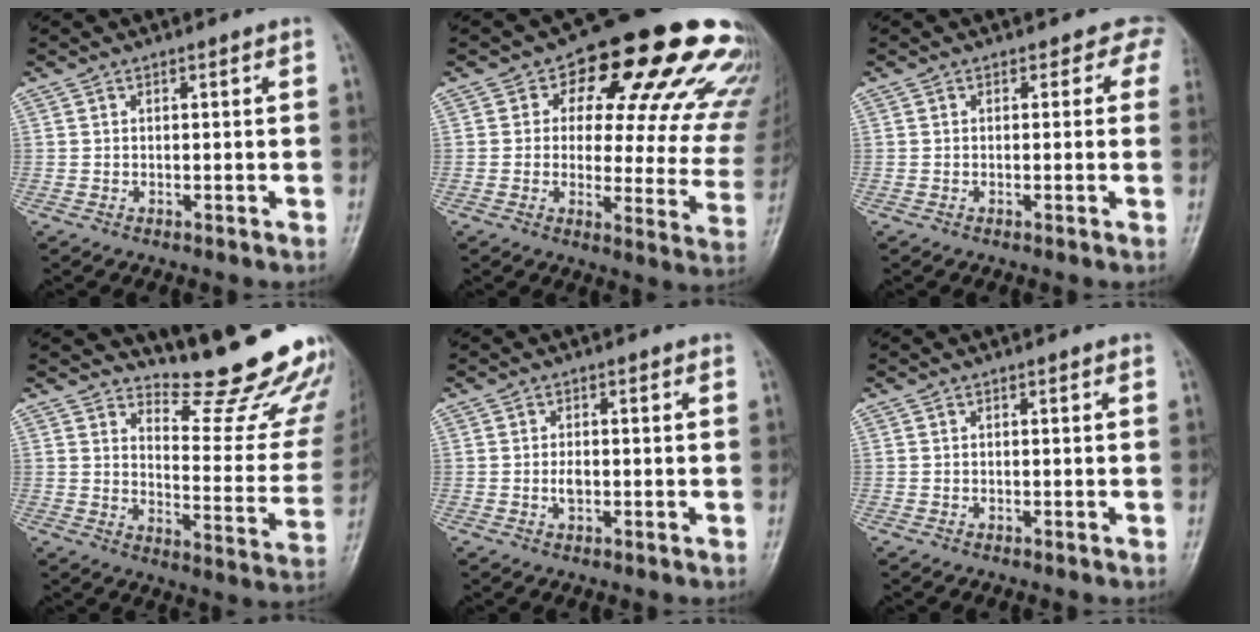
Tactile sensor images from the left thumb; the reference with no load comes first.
{"total": 23.1, "force": [12.6, 10.7, 16.1], "torque": [-0.164, -0.027, 0.147]}
{"total": 2.6, "force": [1.4, 2.1, 0.6], "torque": [0.021, -0.004, -0.010]}
{"total": 18.9, "force": [16.4, 3.8, 8.6], "torque": [-0.077, -0.164, 0.207]}
{"total": 1.8, "force": [-0.2, 1.1, 1.5], "torque": [-0.024, 0.000, -0.006]}
{"total": 0.0}